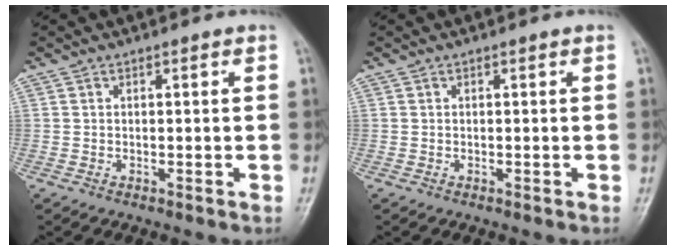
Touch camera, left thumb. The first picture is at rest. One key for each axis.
{"total": 0.0}